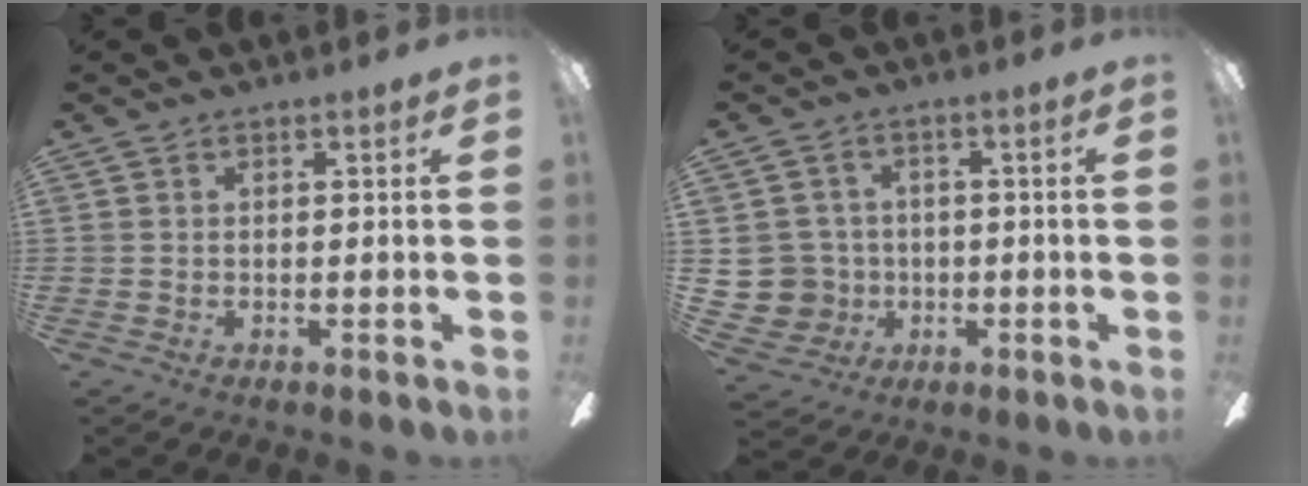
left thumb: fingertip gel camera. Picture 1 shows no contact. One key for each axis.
{"total": 7.6, "fx": 0.0, "fy": 7.5, "fz": 1.0, "tx": -0.055, "ty": 0.004, "tz": 0.009}